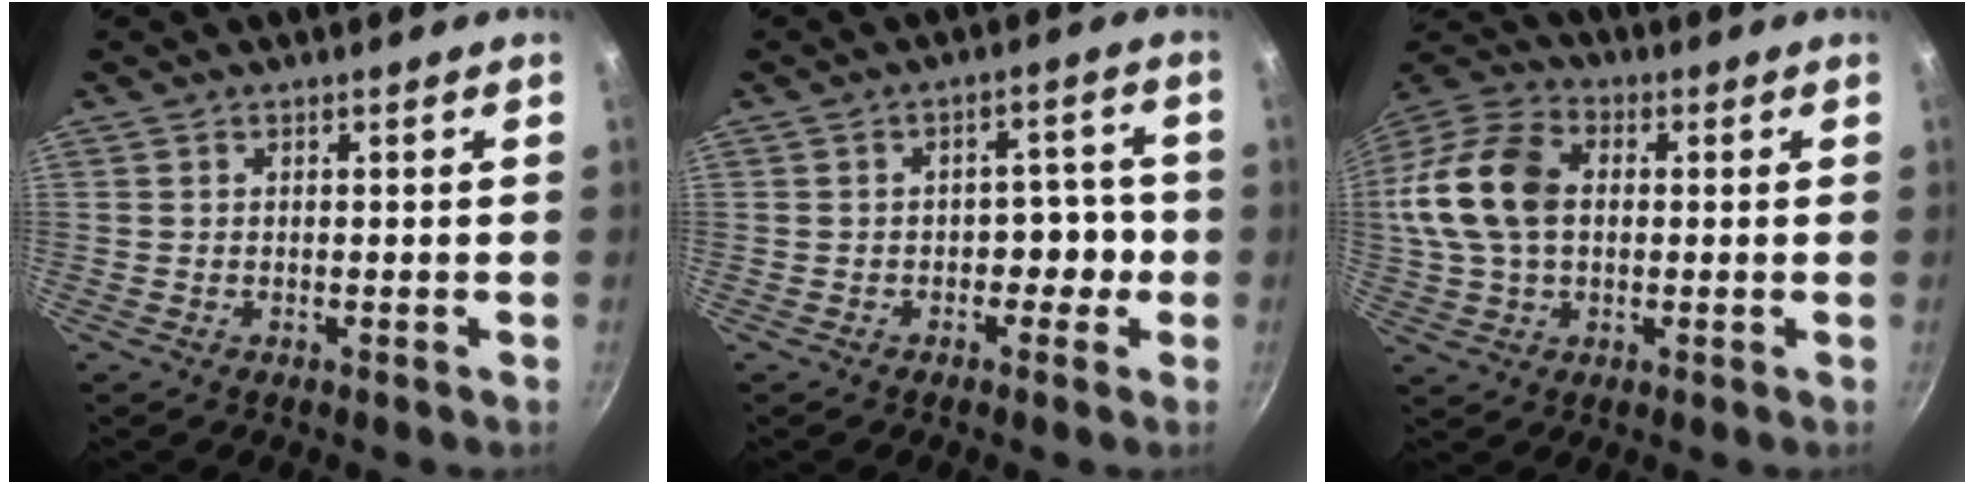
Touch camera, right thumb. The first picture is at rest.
{"total": 5.0, "force": [-1.4, 3.6, 3.2], "torque": [0.002, 0.026, -0.021]}
{"total": 17.3, "force": [1.5, 11.9, 12.4], "torque": [-0.239, 0.033, 0.016]}